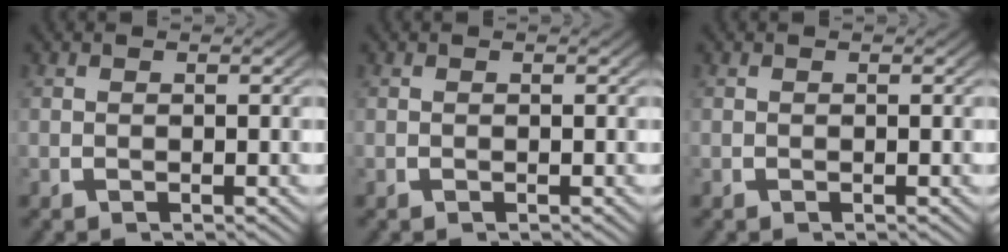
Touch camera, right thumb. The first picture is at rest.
{"total": 0.0}
{"total": 0.0}